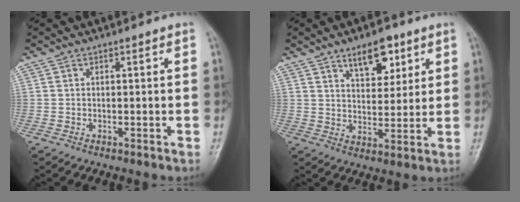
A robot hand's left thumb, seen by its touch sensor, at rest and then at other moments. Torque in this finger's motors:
{"motor_torque": [-0.06, 0.23, -0.11, -0.08, 0.08]}